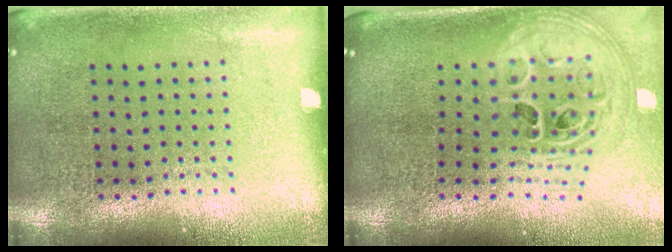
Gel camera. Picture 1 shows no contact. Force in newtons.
{"total": 2.9, "press": 2.0, "slide": 2.1}